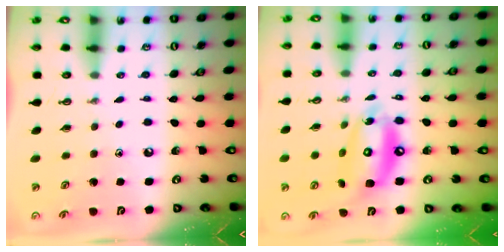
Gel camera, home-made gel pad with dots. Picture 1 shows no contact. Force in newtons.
{"total": 14.7, "press": 14.6, "slide": 1.8}